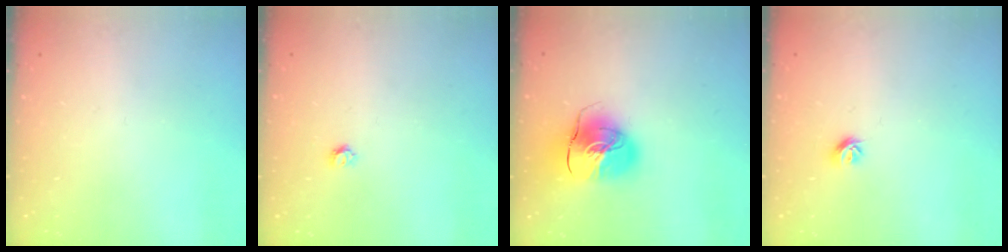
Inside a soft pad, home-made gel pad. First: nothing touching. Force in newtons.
{"total": 3.3, "press": 3.3, "slide": 0.3}
{"total": 13.3, "press": 13.2, "slide": 2.2}
{"total": 5.4, "press": 5.3, "slide": 0.9}